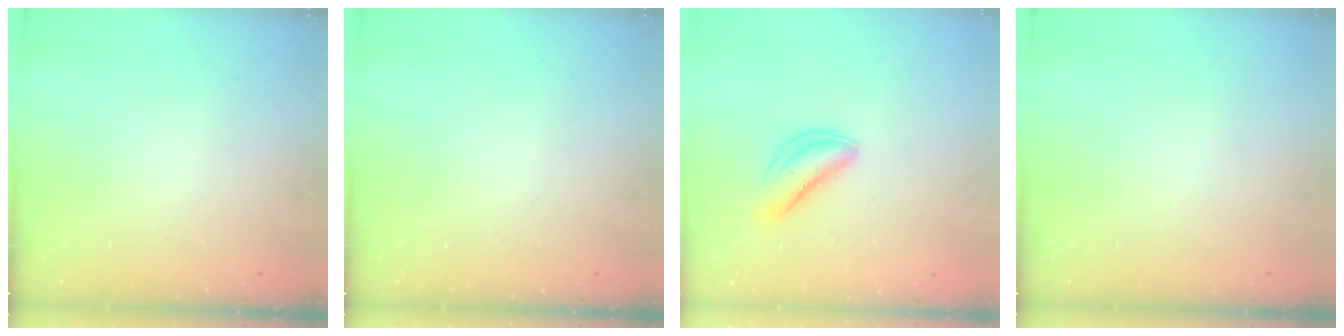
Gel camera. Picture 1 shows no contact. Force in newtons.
{"total": 0.0}
{"total": 6.0, "press": 6.0, "slide": 0.3}
{"total": 0.0}